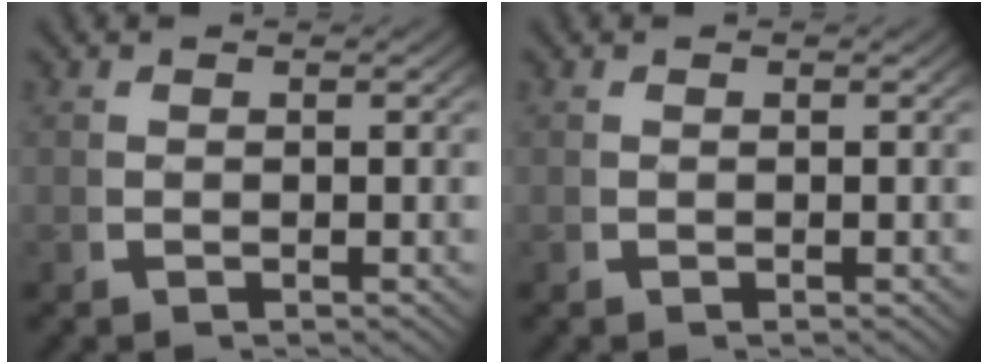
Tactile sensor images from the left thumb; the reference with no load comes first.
{"total": 0.0}